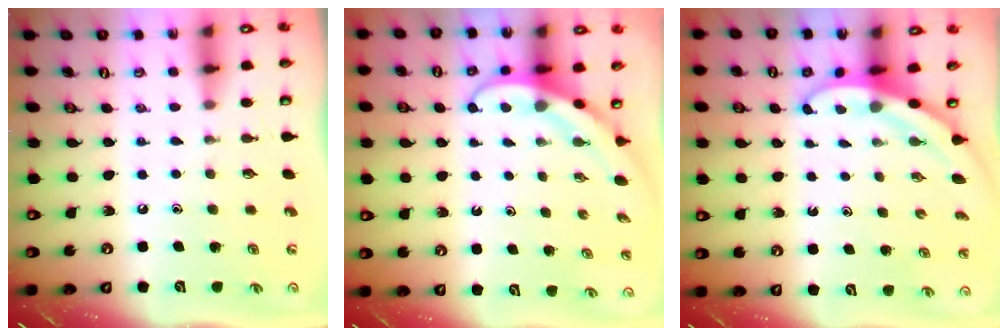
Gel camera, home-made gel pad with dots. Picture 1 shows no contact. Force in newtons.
{"total": 3.7, "press": 3.7, "slide": 0.3}
{"total": 3.0, "press": 3.0, "slide": 0.1}